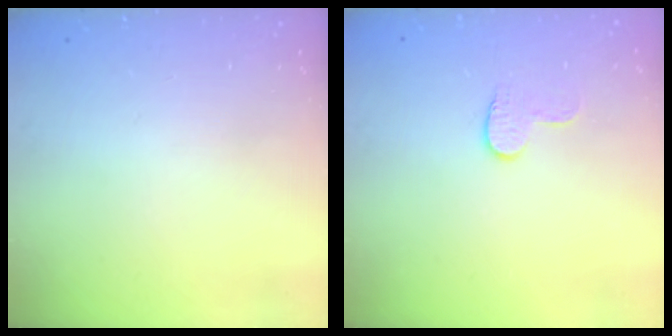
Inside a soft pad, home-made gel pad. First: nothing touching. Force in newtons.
{"total": 6.2, "press": 6.2, "slide": 0.4}